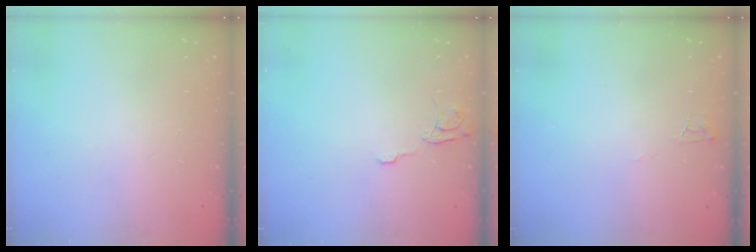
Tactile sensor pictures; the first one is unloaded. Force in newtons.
{"total": 5.2, "press": 5.1, "slide": 0.5}
{"total": 3.3, "press": 3.3, "slide": 0.2}